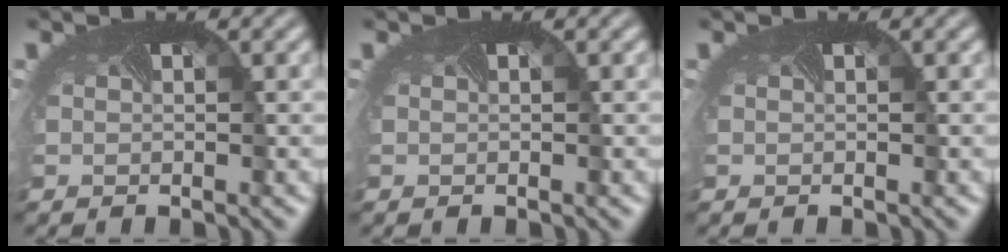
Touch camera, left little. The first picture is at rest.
{"total": 0.0}
{"total": 0.0}